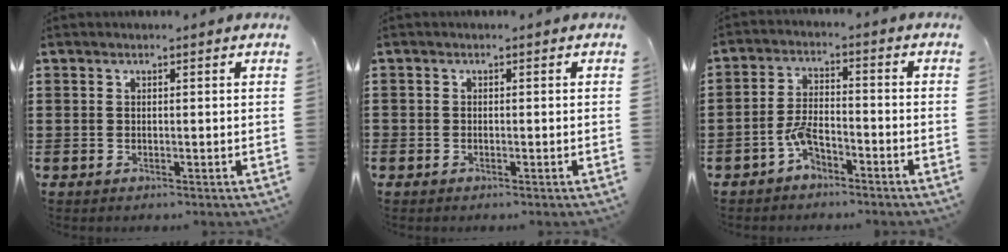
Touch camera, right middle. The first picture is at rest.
{"total": 0.5, "force": [-0.4, 0.3, 0.2], "torque": [-0.005, -0.002, -0.008]}
{"total": 4.5, "force": [-3.0, 1.7, 2.8], "torque": [-0.072, 0.002, -0.061]}